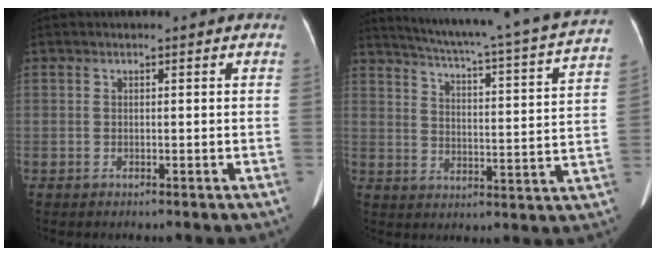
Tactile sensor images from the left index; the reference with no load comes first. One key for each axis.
{"total": 24.6, "fx": 22.1, "fy": 0.0, "fz": 10.9, "tx": -0.174, "ty": -0.053, "tz": 0.278}